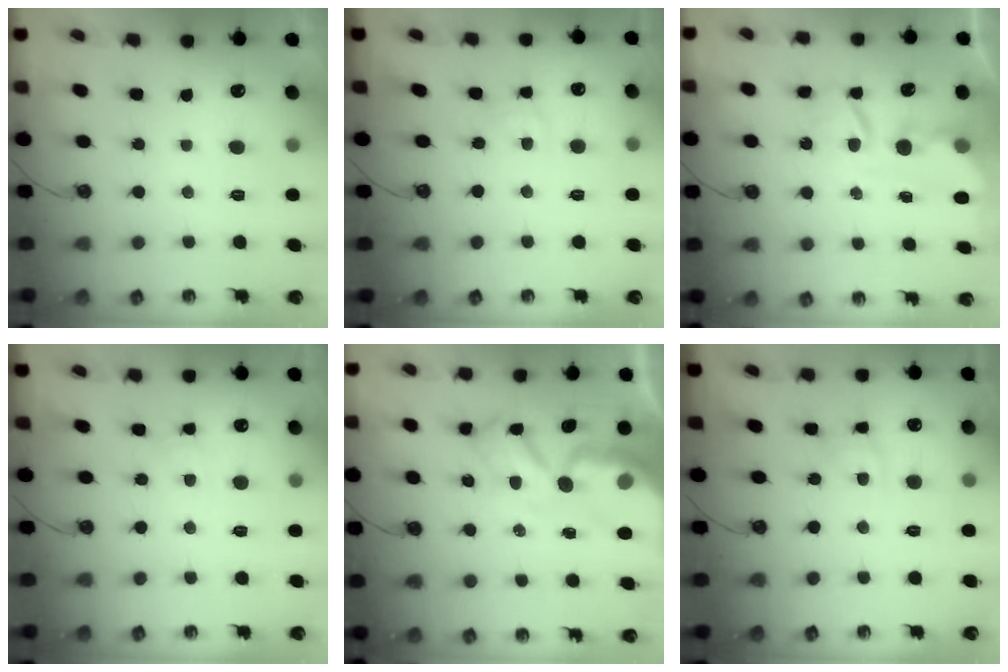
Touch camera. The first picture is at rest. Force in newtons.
{"total": 3.3, "press": 3.3, "slide": 0.3}
{"total": 5.7, "press": 5.7, "slide": 0.4}
{"total": 3.1, "press": 3.1, "slide": 0.6}
{"total": 8.6, "press": 8.6, "slide": 0.6}
{"total": 9.0, "press": 9.0, "slide": 0.5}